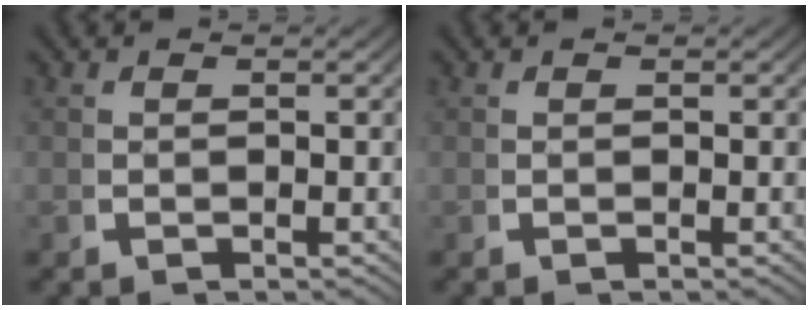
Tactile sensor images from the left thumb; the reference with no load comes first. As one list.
[{"total": 0.0}]